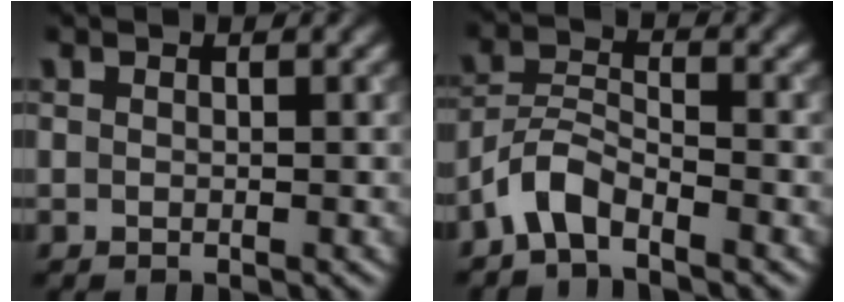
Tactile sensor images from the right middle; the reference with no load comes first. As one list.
[{"total": 3.3, "force": [-2.8, 0.9, 1.6], "torque": [-0.036, 0.008, -0.065]}]